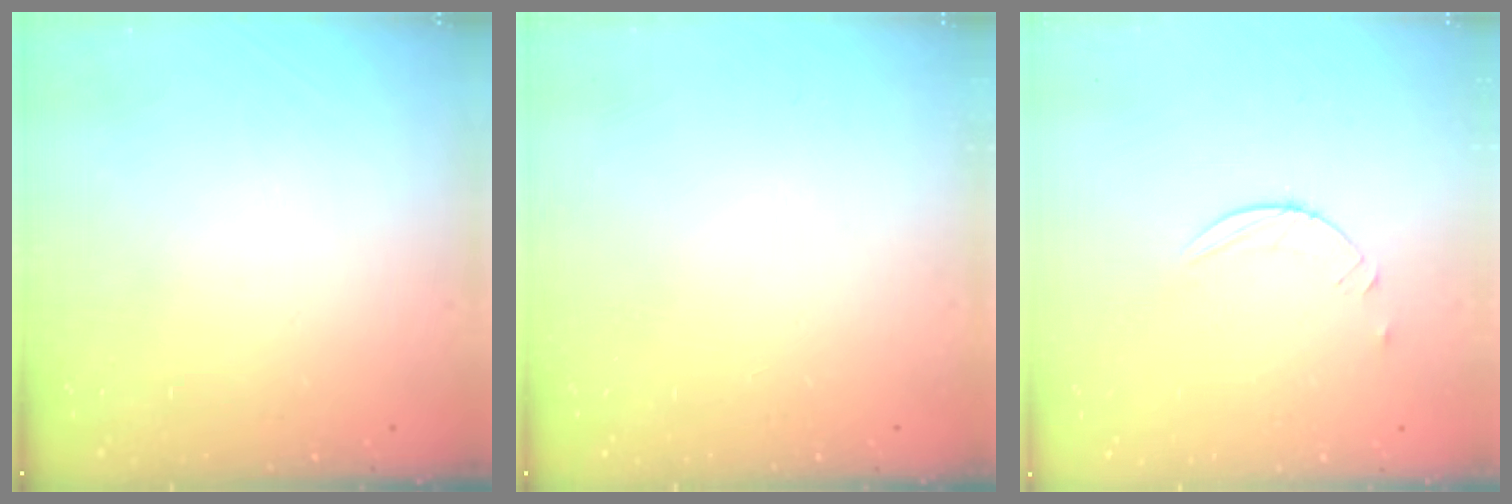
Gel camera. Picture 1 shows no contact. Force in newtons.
{"total": 0.0}
{"total": 2.9, "press": 2.8, "slide": 0.3}